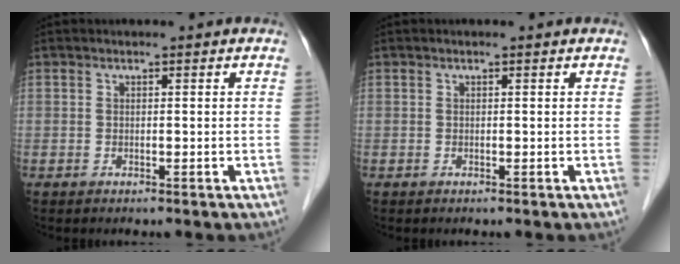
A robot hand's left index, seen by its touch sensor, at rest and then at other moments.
{"total": 0.0}